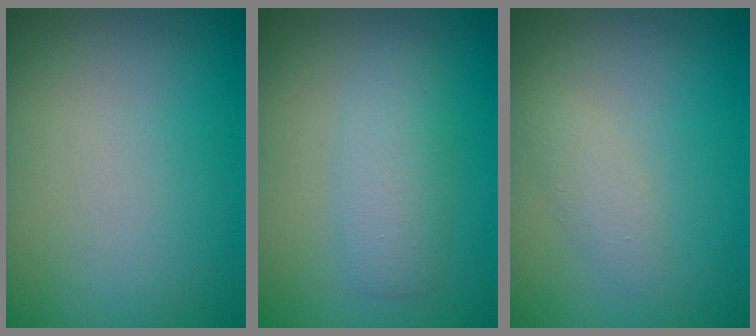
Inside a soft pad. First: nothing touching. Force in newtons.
{"total": 2.9, "press": 2.9, "slide": 0.1}
{"total": 1.2, "press": 1.2, "slide": 0.1}